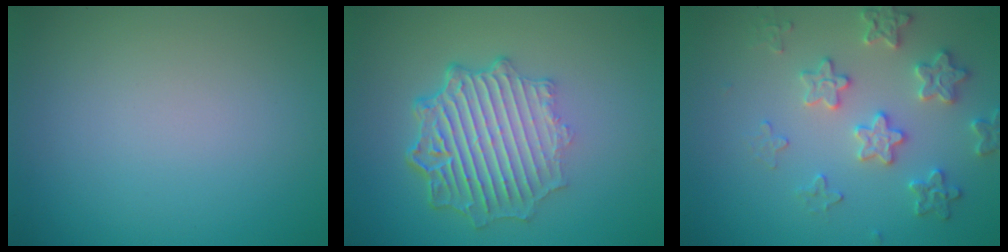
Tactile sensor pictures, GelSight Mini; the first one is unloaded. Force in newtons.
{"total": 7.0, "press": 5.1, "slide": 4.8}
{"total": 3.5, "press": 3.5, "slide": 0.5}